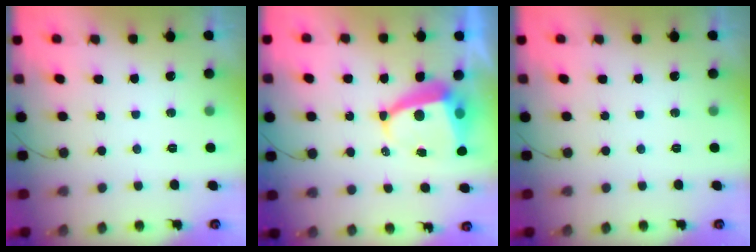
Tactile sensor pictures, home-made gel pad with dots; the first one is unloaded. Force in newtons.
{"total": 6.9, "press": 6.9, "slide": 0.9}
{"total": 0.0}